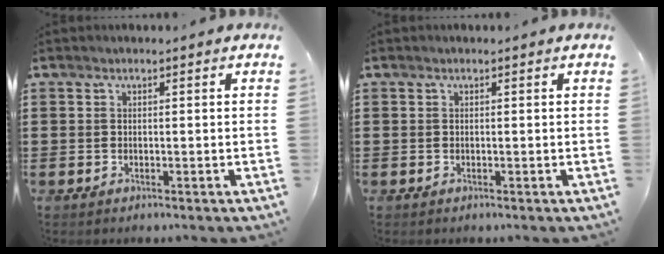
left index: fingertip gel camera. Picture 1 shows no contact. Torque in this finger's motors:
{"motor_torque": [-0.01, 0.01, 0.00, 0.00]}